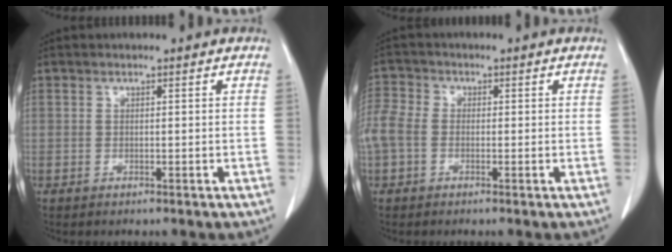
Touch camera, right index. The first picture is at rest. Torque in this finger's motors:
{"motor_torque": [0.71, -0.26, 0.39, 0.10]}